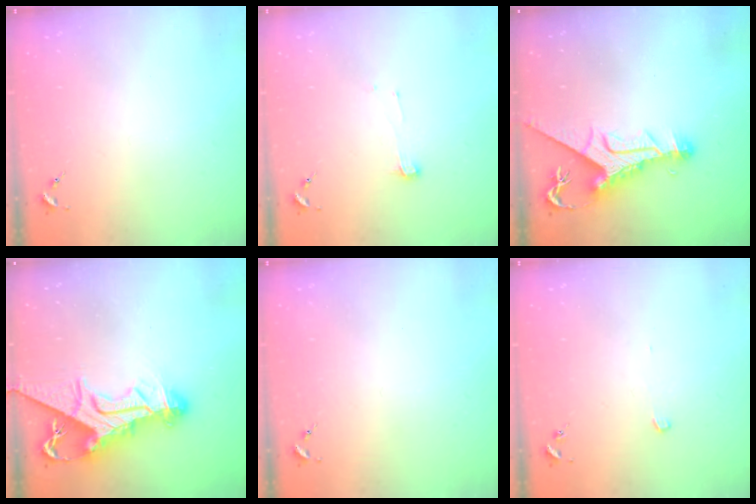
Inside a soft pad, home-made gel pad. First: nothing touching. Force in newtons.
{"total": 3.9, "press": 3.8, "slide": 0.6}
{"total": 12.1, "press": 12.0, "slide": 1.2}
{"total": 15.7, "press": 15.6, "slide": 1.6}
{"total": 0.0}
{"total": 2.8, "press": 2.8, "slide": 0.1}